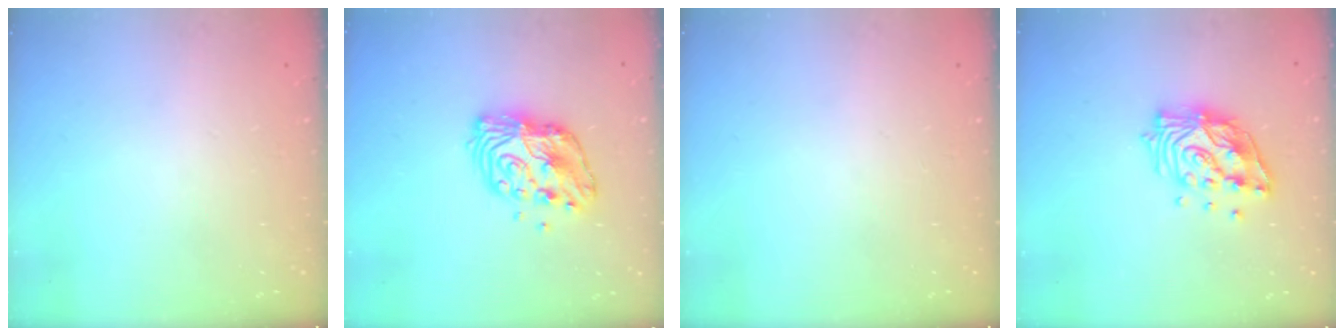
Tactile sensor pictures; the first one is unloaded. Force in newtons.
{"total": 11.9, "press": 11.9, "slide": 0.8}
{"total": 0.0}
{"total": 14.5, "press": 14.4, "slide": 1.6}